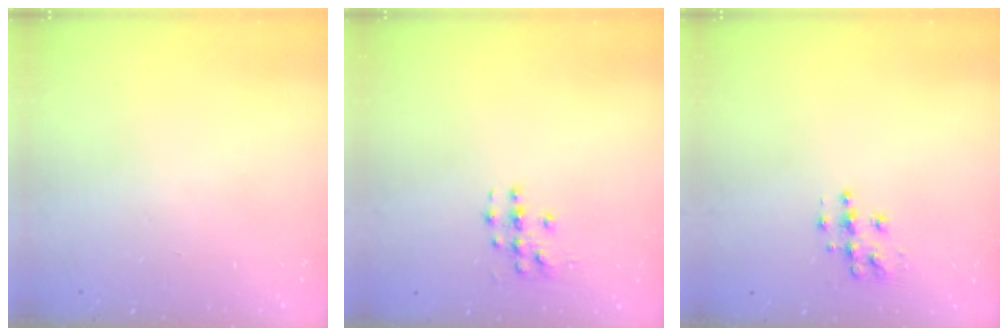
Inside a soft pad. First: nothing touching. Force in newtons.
{"total": 3.9, "press": 3.9, "slide": 0.2}
{"total": 8.5, "press": 8.5, "slide": 0.5}